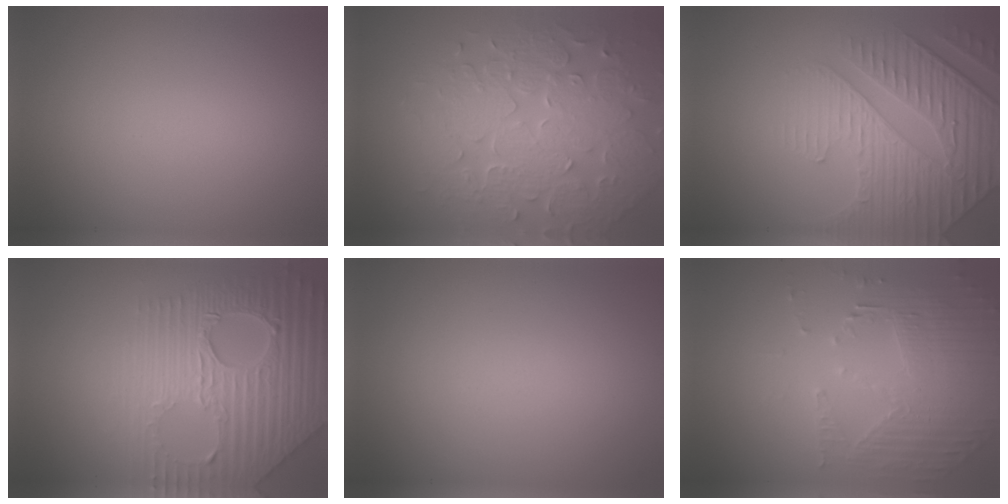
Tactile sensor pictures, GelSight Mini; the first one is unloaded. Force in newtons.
{"total": 7.9, "press": 5.7, "slide": 5.5}
{"total": 5.5, "press": 5.0, "slide": 2.2}
{"total": 9.1, "press": 6.2, "slide": 6.7}
{"total": 0.0}
{"total": 5.3, "press": 3.7, "slide": 3.8}